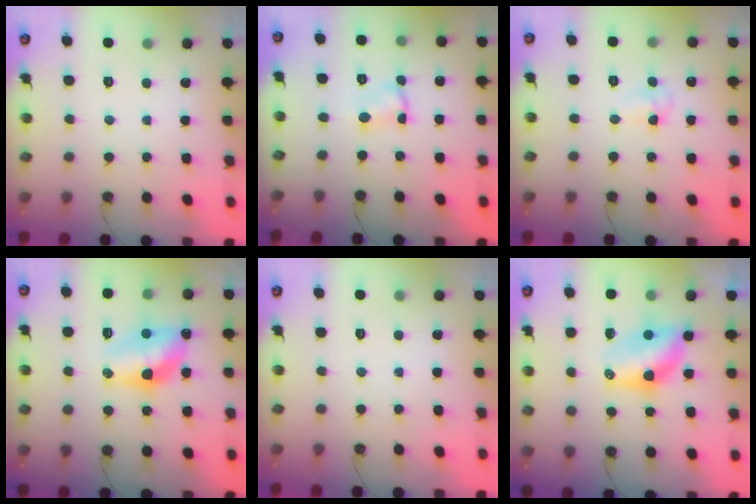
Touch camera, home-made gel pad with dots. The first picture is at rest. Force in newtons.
{"total": 2.0, "press": 2.0, "slide": 0.0}
{"total": 4.7, "press": 2.9, "slide": 3.7}
{"total": 10.6, "press": 10.6, "slide": 0.9}
{"total": 0.0}
{"total": 9.2, "press": 8.2, "slide": 4.3}